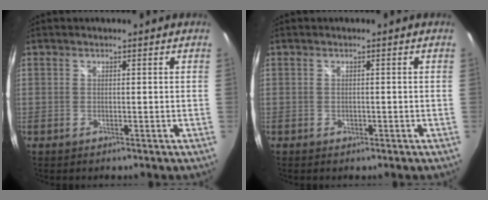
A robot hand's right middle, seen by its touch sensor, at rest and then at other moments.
{"total": 0.7, "force": [-0.4, 0.6, 0.2], "torque": [-0.002, 0.000, -0.004]}